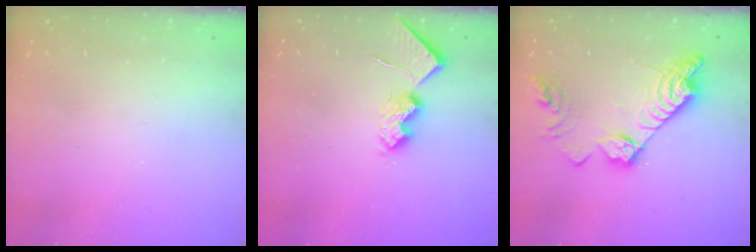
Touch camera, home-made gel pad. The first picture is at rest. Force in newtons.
{"total": 10.4, "press": 10.3, "slide": 1.1}
{"total": 17.4, "press": 17.3, "slide": 1.2}